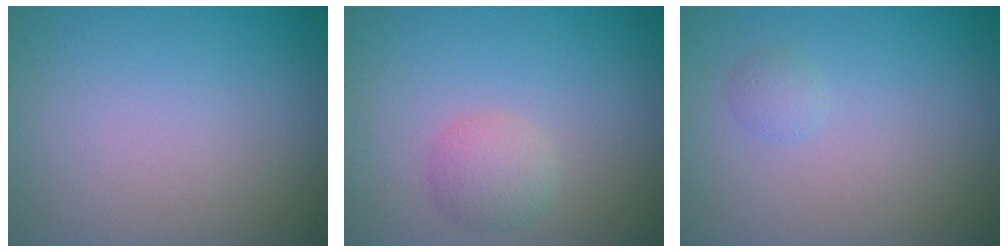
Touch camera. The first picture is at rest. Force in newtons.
{"total": 2.3, "press": 2.3, "slide": 0.2}
{"total": 0.9, "press": 0.9, "slide": 0.1}